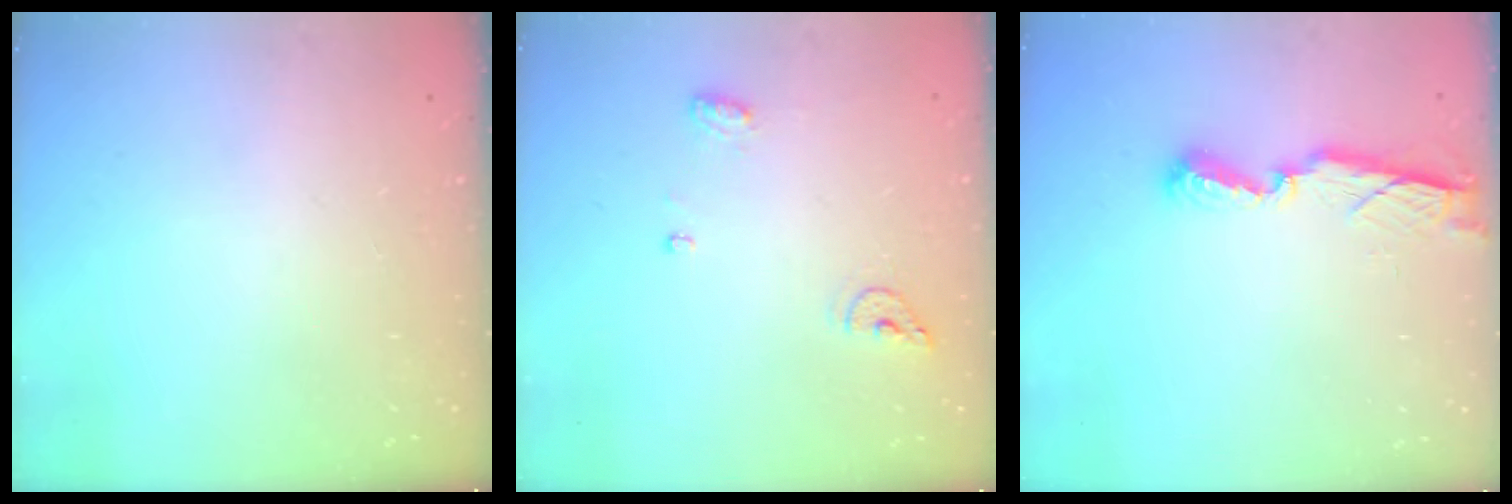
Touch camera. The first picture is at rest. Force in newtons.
{"total": 6.6, "press": 6.5, "slide": 1.0}
{"total": 7.7, "press": 7.7, "slide": 0.2}